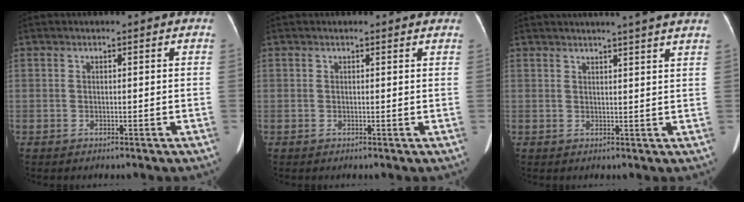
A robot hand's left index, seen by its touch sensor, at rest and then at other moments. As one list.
[{"total": 2.0, "force": [1.9, 0.3, 0.4], "torque": [-0.014, 0.004, 0.013]}, {"total": 8.4, "force": [7.2, -0.9, 4.1], "torque": [-0.052, 0.014, 0.071]}]